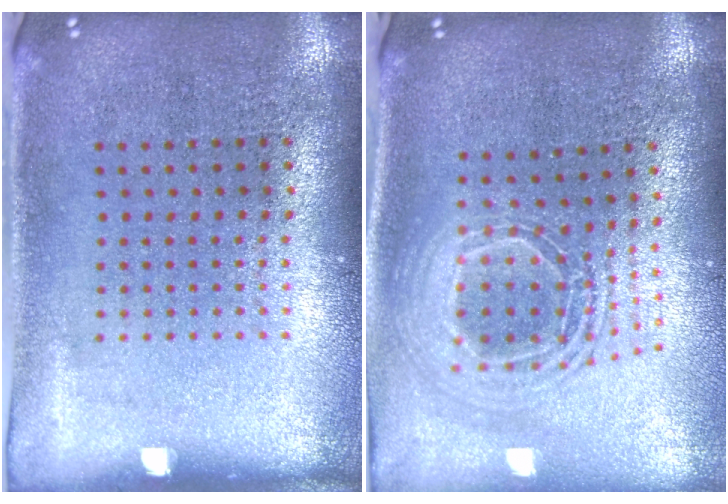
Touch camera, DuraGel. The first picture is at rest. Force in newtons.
{"total": 2.0, "press": 1.7, "slide": 1.2}